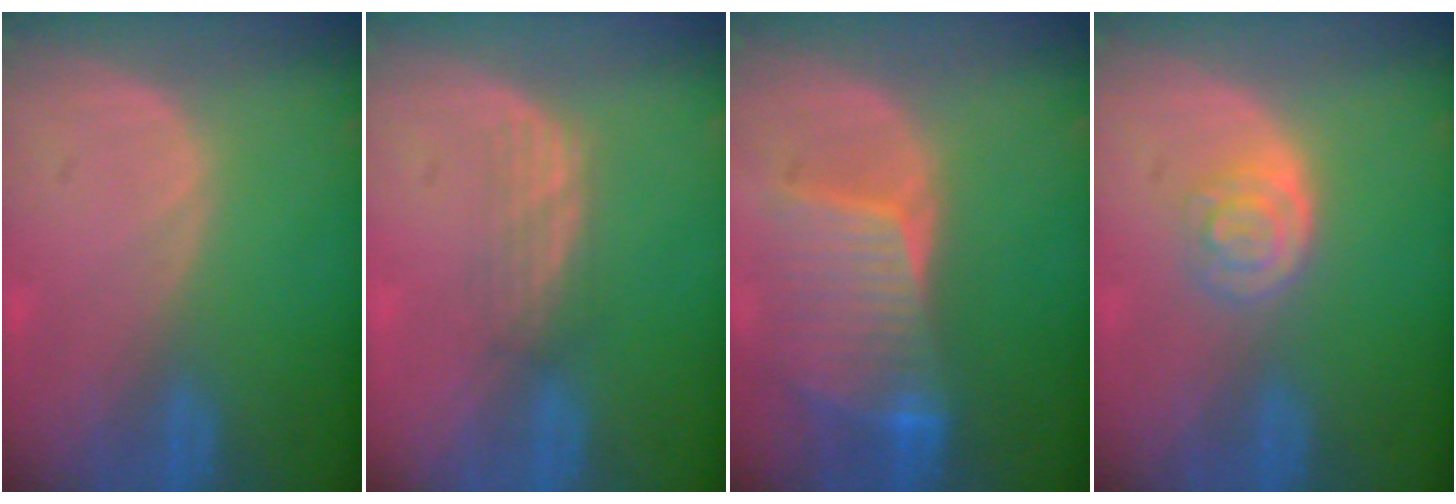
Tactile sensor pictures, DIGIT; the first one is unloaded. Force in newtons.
{"total": 2.9, "press": 2.6, "slide": 1.4}
{"total": 8.3, "press": 7.8, "slide": 2.9}
{"total": 4.0, "press": 3.6, "slide": 1.7}